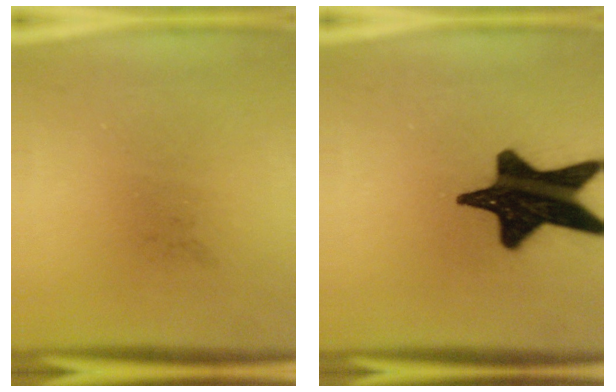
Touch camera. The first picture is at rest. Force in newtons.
{"total": 18.6}